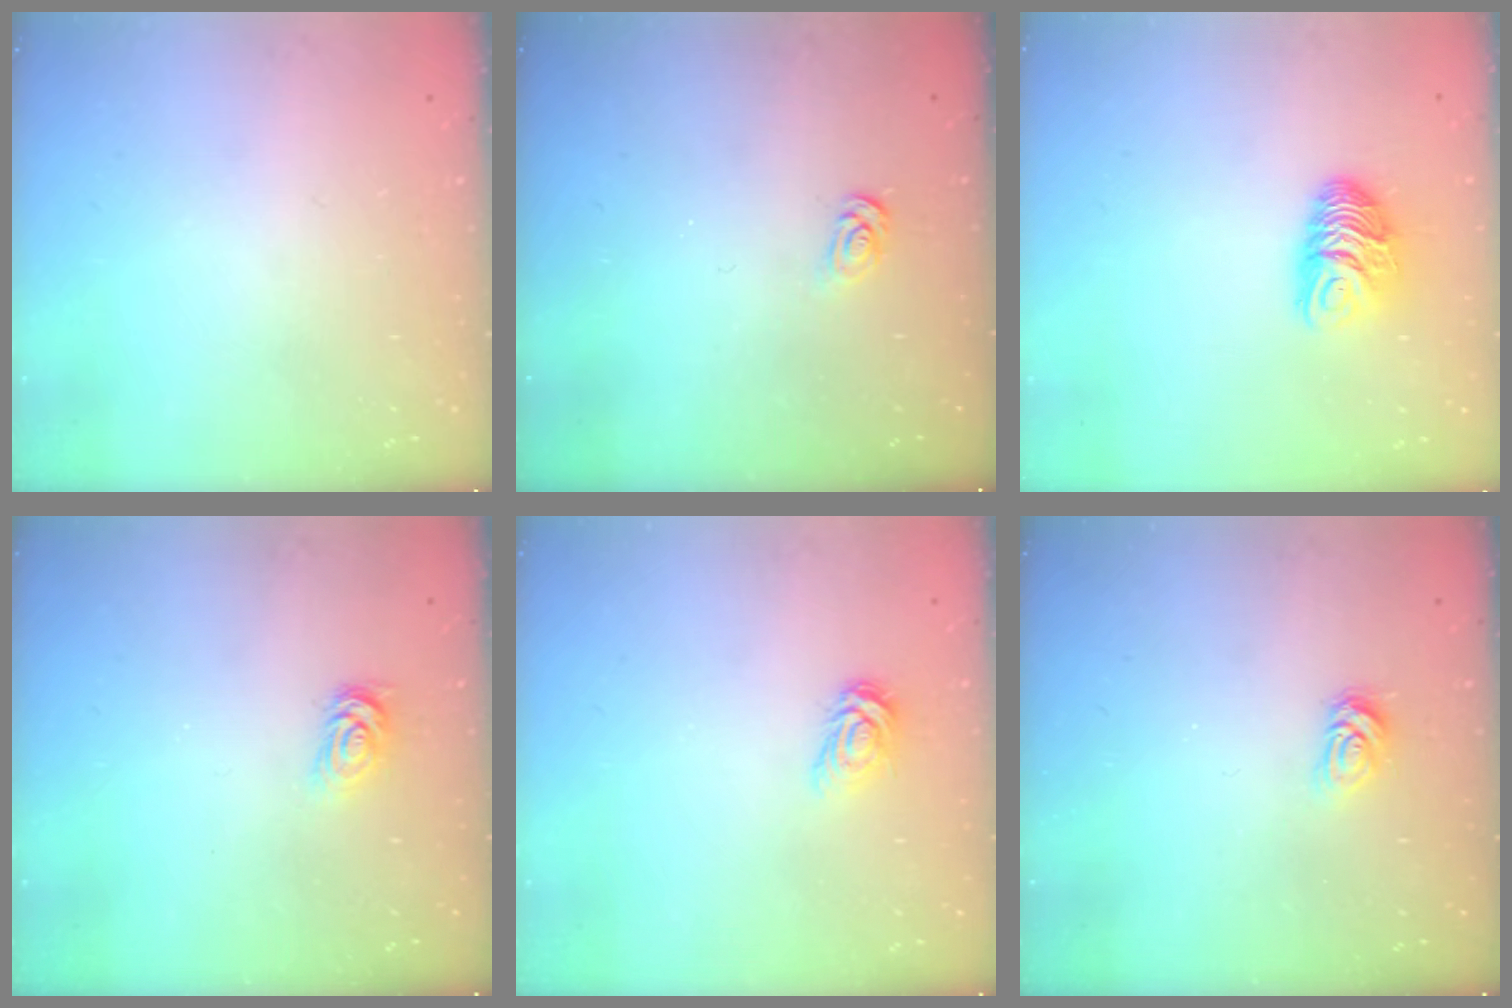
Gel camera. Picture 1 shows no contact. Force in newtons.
{"total": 2.6, "press": 2.6, "slide": 0.3}
{"total": 9.7, "press": 9.6, "slide": 0.8}
{"total": 2.6, "press": 2.6, "slide": 0.4}
{"total": 4.8, "press": 4.8, "slide": 0.5}
{"total": 4.1, "press": 4.1, "slide": 0.6}